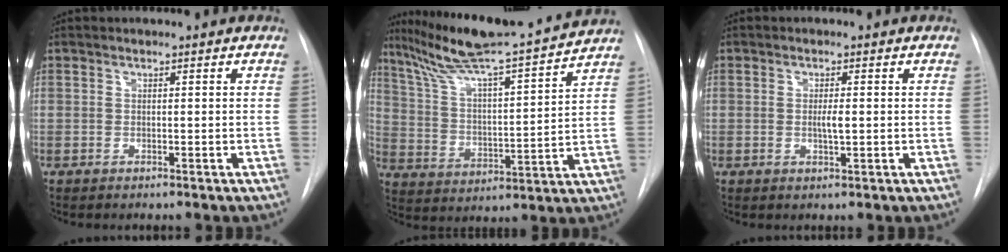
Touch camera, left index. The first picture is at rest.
{"total": 19.6, "force": [17.3, -0.1, 9.2], "torque": [-0.158, 0.000, 0.273]}
{"total": 2.1, "force": [-0.1, 0.4, 2.0], "torque": [-0.038, -0.001, -0.001]}